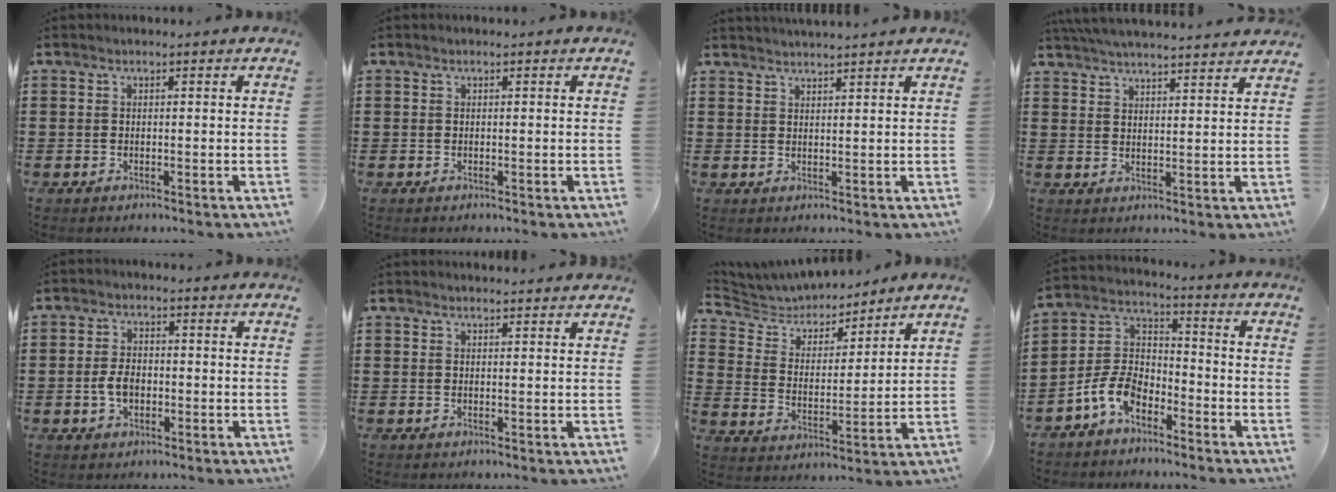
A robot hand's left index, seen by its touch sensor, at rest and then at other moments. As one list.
[{"total": 0.0}, {"total": 2.0, "force": [1.9, -0.4, 0.1], "torque": [-0.005, -0.003, 0.037]}, {"total": 4.6, "force": [4.6, -0.4, 0.9], "torque": [-0.032, -0.019, 0.083]}, {"total": 3.9, "force": [-0.6, 2.3, 3.1], "torque": [-0.079, -0.004, -0.018]}, {"total": 1.4, "force": [1.4, 0.0, 0.2], "torque": [-0.007, -0.002, 0.028]}, {"total": 5.9, "force": [5.7, 1.2, 0.5], "torque": [-0.043, -0.036, 0.099]}, {"total": 8.0, "force": [-5.2, 4.1, 4.3], "torque": [-0.118, 0.005, -0.108]}]